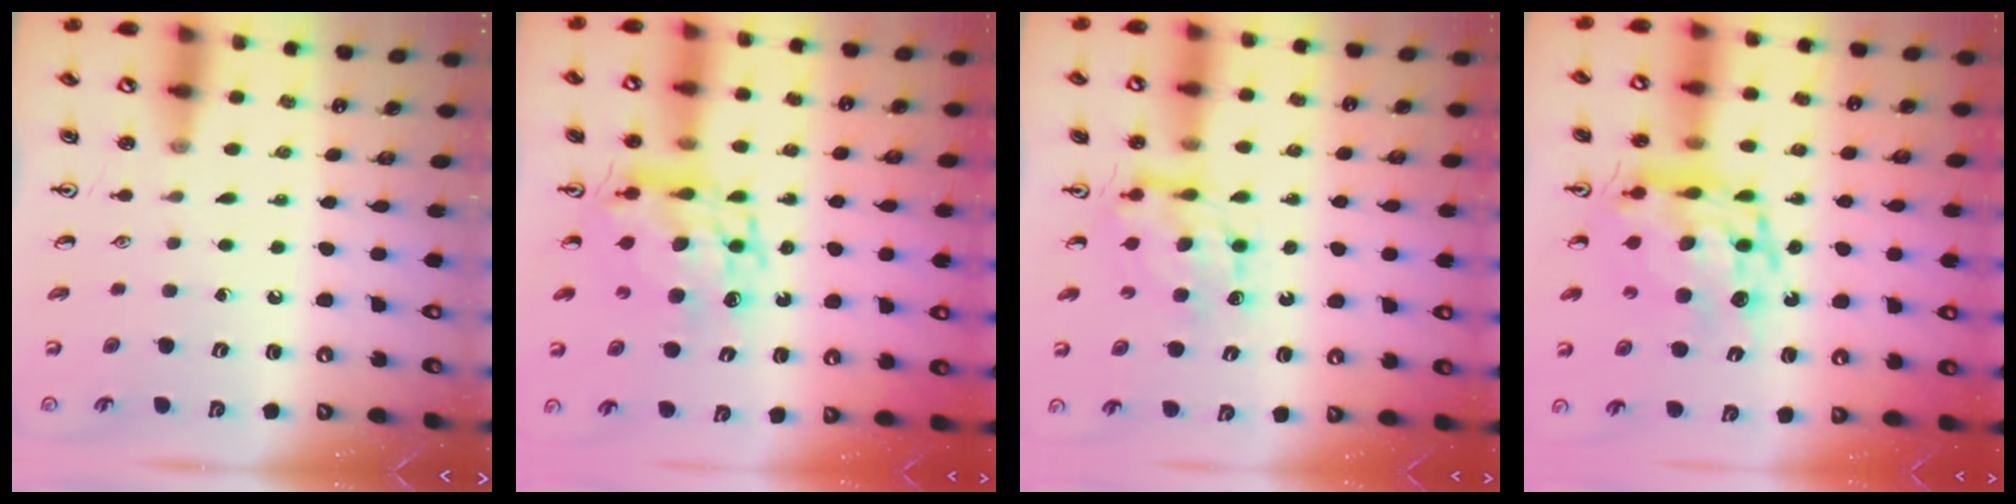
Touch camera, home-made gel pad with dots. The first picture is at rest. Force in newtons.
{"total": 12.0, "press": 12.0, "slide": 1.1}
{"total": 7.0, "press": 6.9, "slide": 0.6}
{"total": 15.5, "press": 15.4, "slide": 1.2}